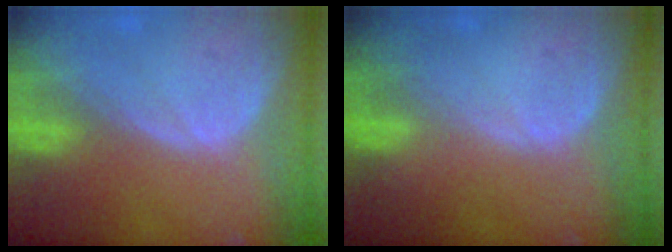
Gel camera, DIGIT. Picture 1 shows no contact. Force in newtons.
{"total": 0.0}